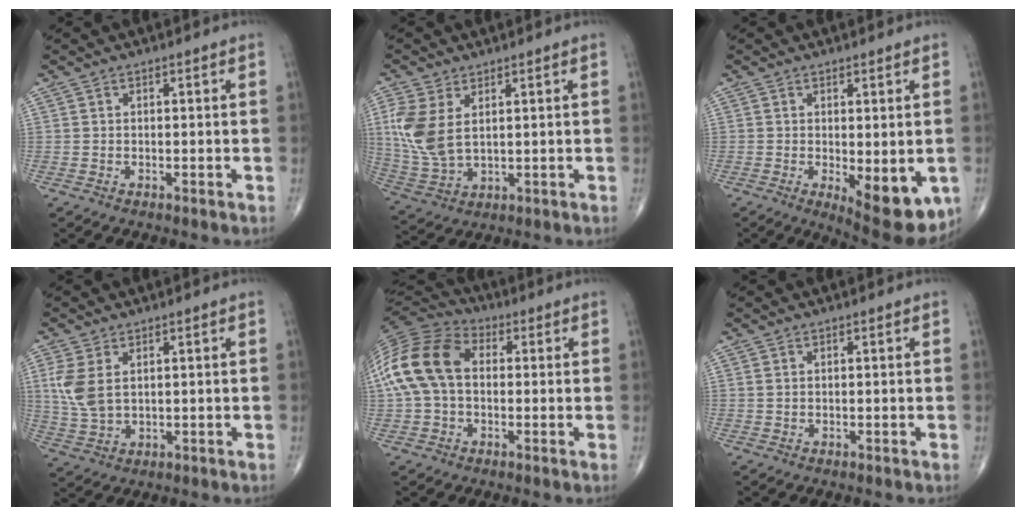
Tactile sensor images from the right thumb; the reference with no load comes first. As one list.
[{"total": 10.1, "force": [2.6, 5.8, 7.8], "torque": [-0.183, -0.008, 0.065]}, {"total": 11.0, "force": [-3.1, 4.3, 9.6], "torque": [-0.109, -0.021, -0.029]}, {"total": 6.9, "force": [1.8, 4.1, 5.2], "torque": [-0.122, -0.004, 0.045]}, {"total": 15.9, "force": [1.2, 10.9, 11.6], "torque": [-0.239, 0.039, 0.014]}, {"total": 0.0}]